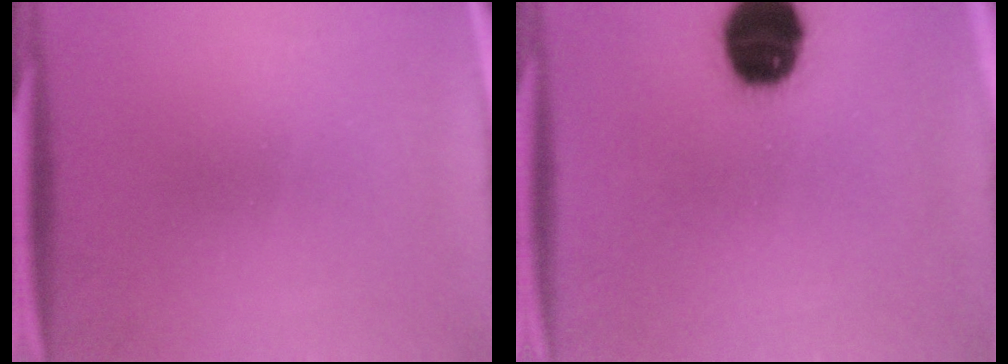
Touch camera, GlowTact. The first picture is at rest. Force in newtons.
{"total": 15.5}